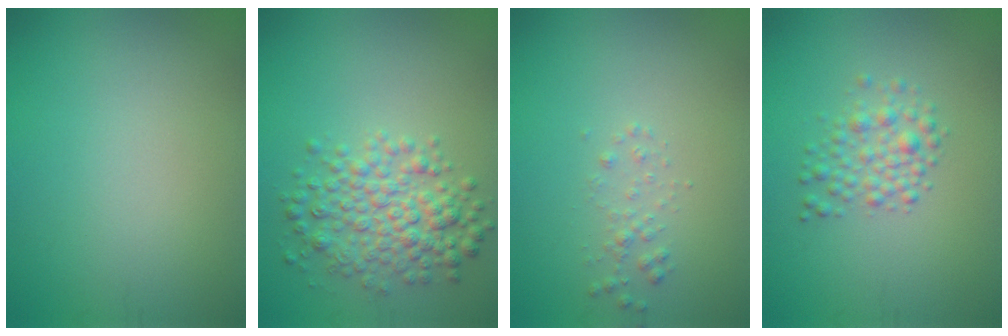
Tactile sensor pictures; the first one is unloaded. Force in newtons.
{"total": 4.8, "press": 4.8, "slide": 0.1}
{"total": 1.0, "press": 1.0, "slide": 0.1}
{"total": 2.4, "press": 2.4, "slide": 0.1}